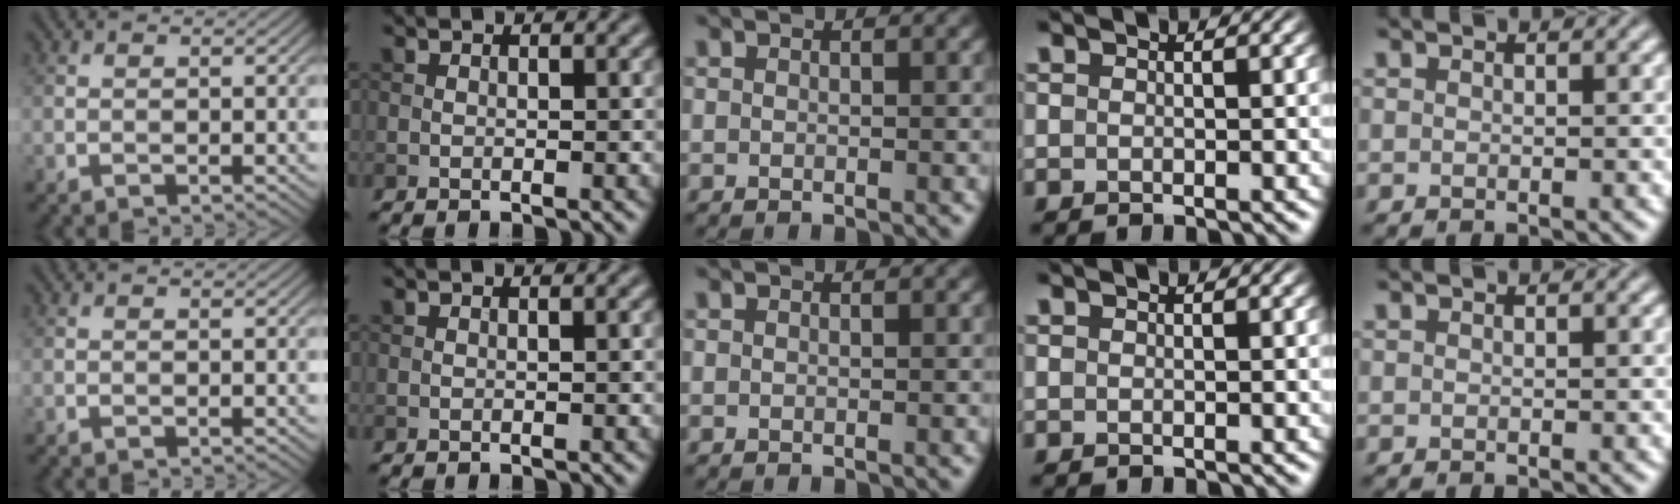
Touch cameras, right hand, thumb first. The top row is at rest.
{}